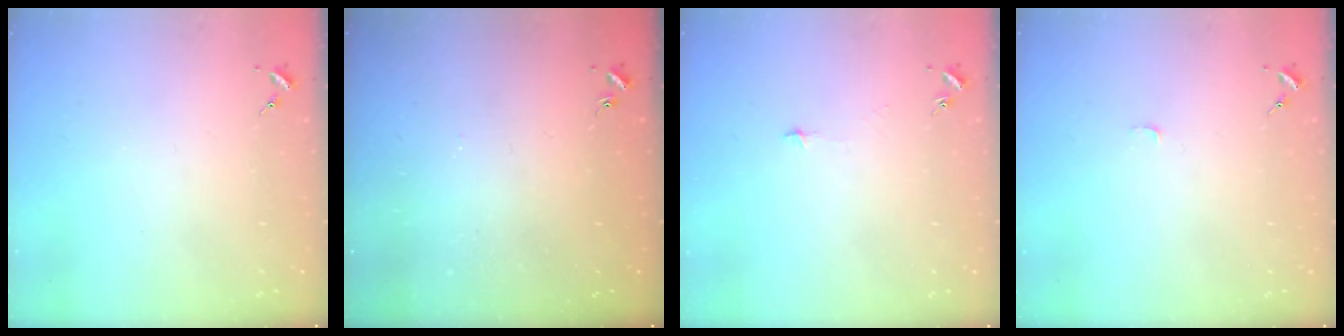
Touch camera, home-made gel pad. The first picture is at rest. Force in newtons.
{"total": 0.9, "press": 0.8, "slide": 0.2}
{"total": 2.9, "press": 2.9, "slide": 0.3}
{"total": 2.7, "press": 2.7, "slide": 0.3}